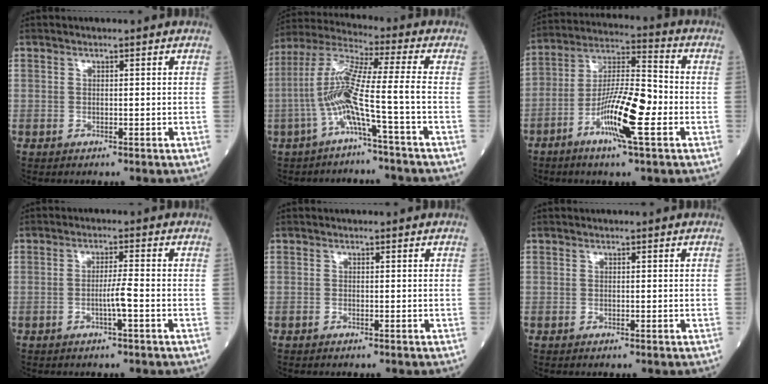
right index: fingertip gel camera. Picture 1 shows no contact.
{"total": 10.3, "force": [-3.4, -1.3, 9.6], "torque": [-0.206, 0.020, -0.071]}
{"total": 12.9, "force": [-4.6, 1.6, 12.0], "torque": [-0.225, 0.002, -0.085]}
{"total": 3.1, "force": [-1.0, -0.5, 2.9], "torque": [-0.052, -0.002, -0.021]}
{"total": 0.0}
{"total": 0.0}